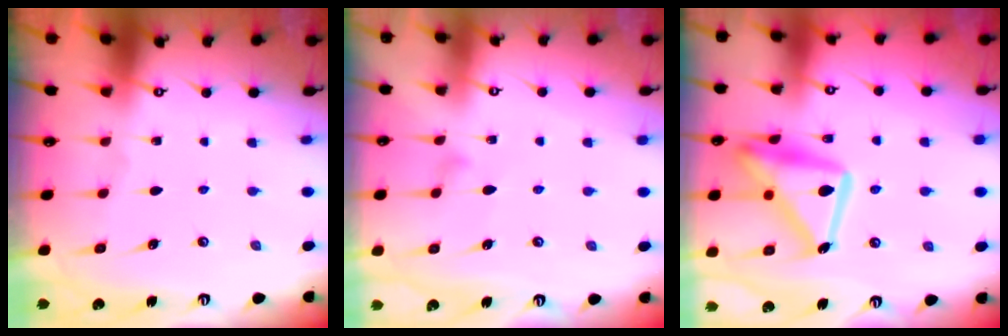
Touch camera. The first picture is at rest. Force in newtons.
{"total": 7.3, "press": 7.3, "slide": 0.5}
{"total": 19.6, "press": 19.5, "slide": 1.5}